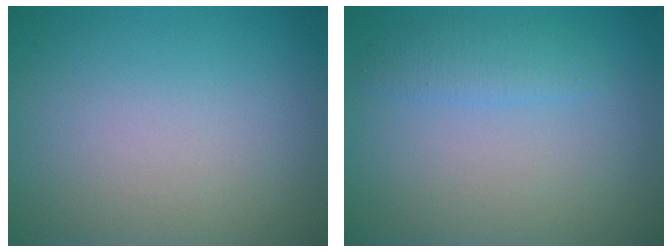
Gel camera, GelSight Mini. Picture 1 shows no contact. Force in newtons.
{"total": 1.7, "press": 1.7, "slide": 0.1}